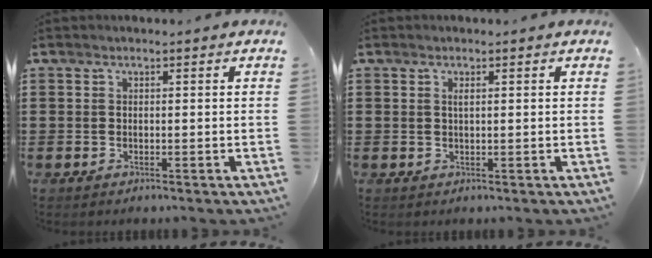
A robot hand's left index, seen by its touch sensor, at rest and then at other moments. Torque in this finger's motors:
{"motor_torque": [0.03, 0.02, 0.04, 0.01]}